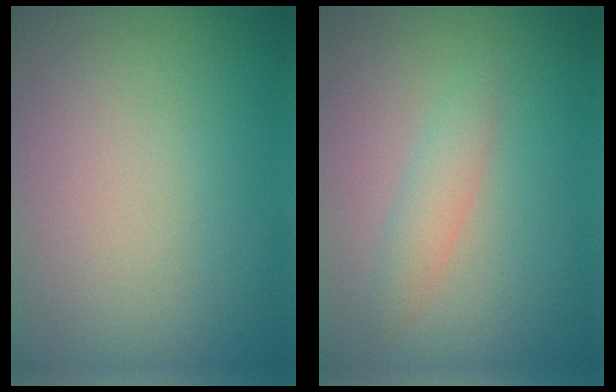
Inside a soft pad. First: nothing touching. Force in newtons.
{"total": 1.8, "press": 1.8, "slide": 0.0}